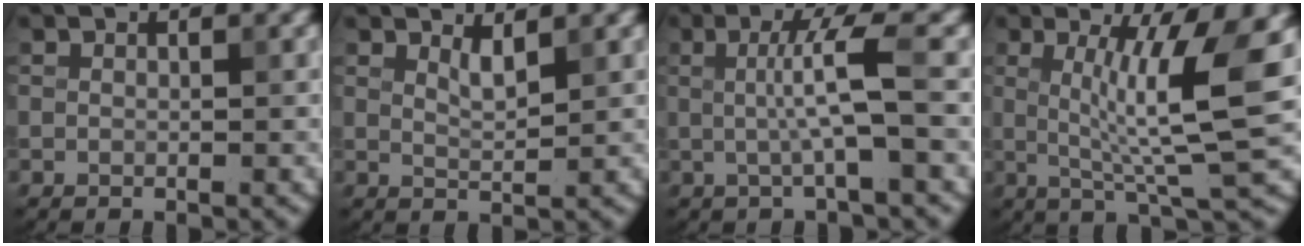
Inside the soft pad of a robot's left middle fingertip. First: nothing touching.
{"total": 1.3, "force": [0.9, 0.1, 0.9], "torque": [-0.022, -0.001, 0.022]}
{"total": 3.7, "force": [-0.1, 0.0, 3.7], "torque": [-0.072, 0.005, -0.001]}
{"total": 7.6, "force": [1.2, 0.9, 7.5], "torque": [-0.126, -0.007, 0.026]}